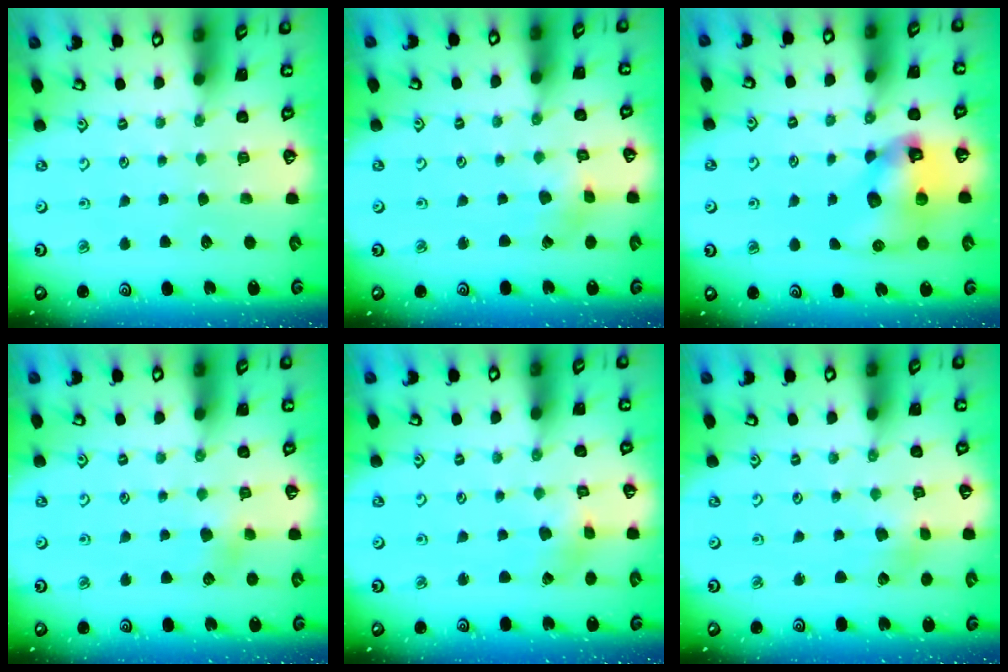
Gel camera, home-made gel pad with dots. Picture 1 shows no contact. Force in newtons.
{"total": 1.6, "press": 1.6, "slide": 0.0}
{"total": 12.5, "press": 12.4, "slide": 1.9}
{"total": 4.2, "press": 4.1, "slide": 0.6}
{"total": 1.5, "press": 1.5, "slide": 0.3}
{"total": 2.3, "press": 2.3, "slide": 0.5}